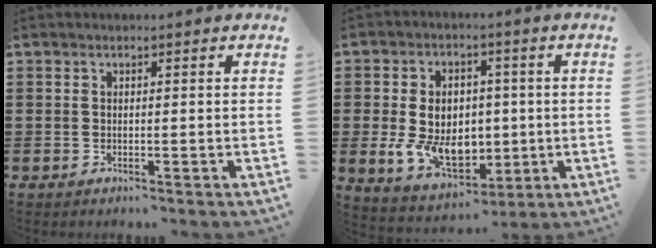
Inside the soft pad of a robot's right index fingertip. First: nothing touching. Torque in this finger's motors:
{"motor_torque": [2.14, 0.00, 0.70, 0.13]}